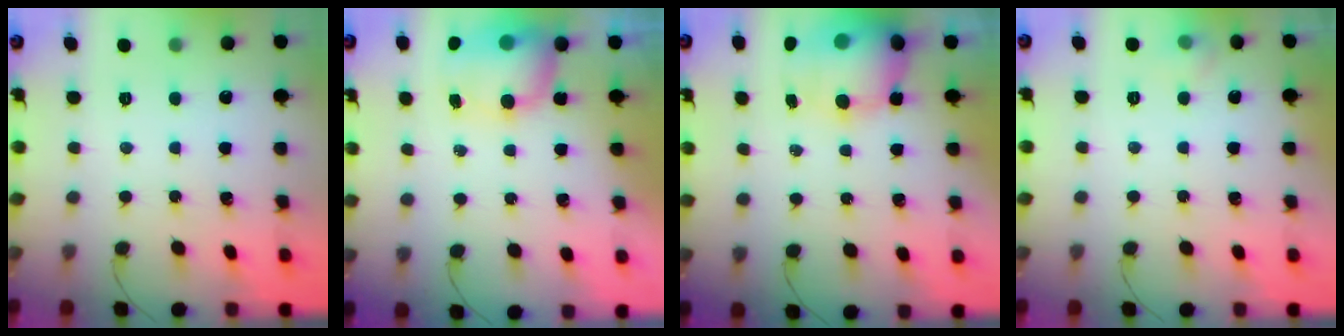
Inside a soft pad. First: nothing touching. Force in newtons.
{"total": 7.6, "press": 7.4, "slide": 1.8}
{"total": 12.7, "press": 12.4, "slide": 2.8}
{"total": 4.6, "press": 4.3, "slide": 1.7}